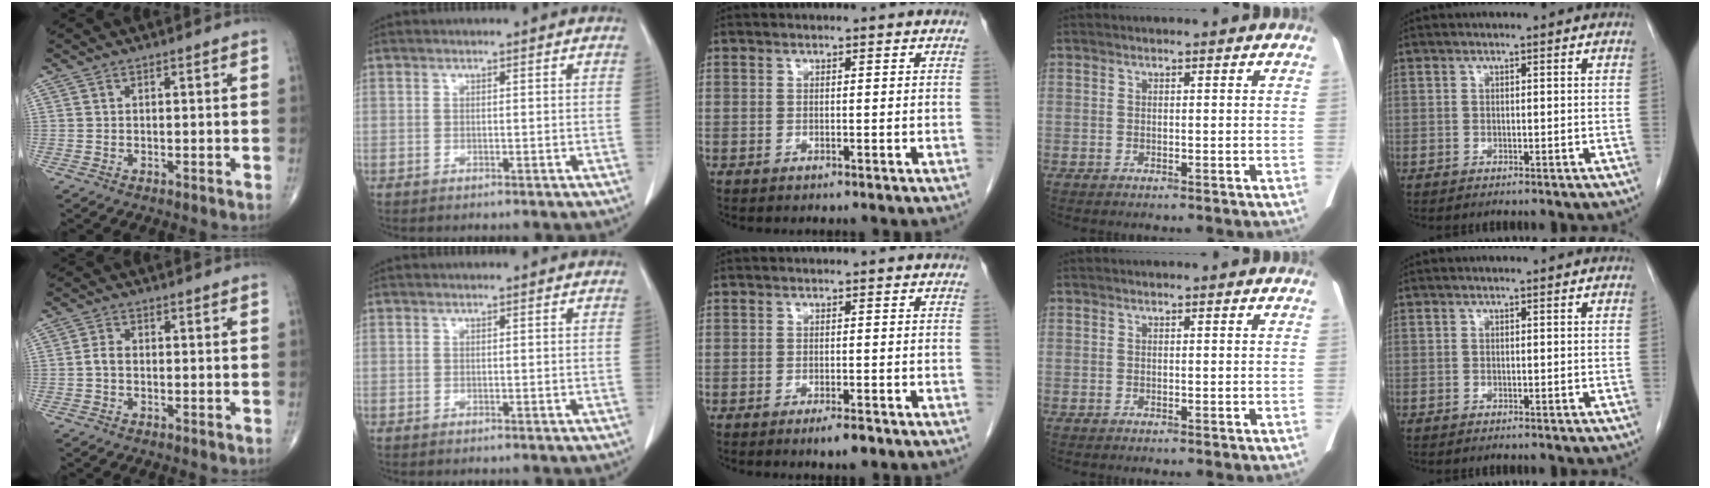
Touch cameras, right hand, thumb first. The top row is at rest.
{"thumb": {"total": 2.0, "force": [-0.4, 1.3, 1.4], "torque": [-0.026, 0.006, -0.012]}, "middle": {"total": 2.5, "force": [-1.6, 0.5, 1.9], "torque": [-0.026, -0.001, -0.023]}}